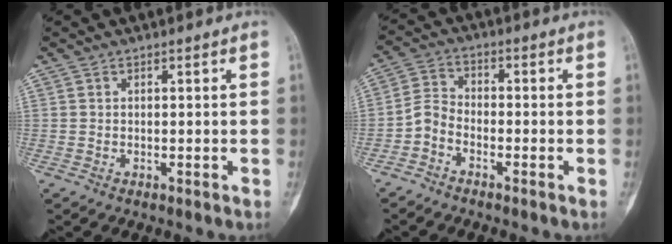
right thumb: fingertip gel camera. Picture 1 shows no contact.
{"total": 4.2, "force": [-2.5, 2.5, 2.2], "torque": [-0.041, 0.024, -0.063]}